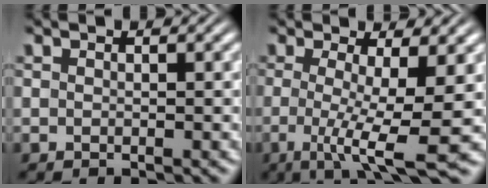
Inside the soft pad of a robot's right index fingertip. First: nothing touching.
{"total": 7.4, "force": [-4.2, 1.2, 5.9], "torque": [-0.107, -0.049, -0.045]}